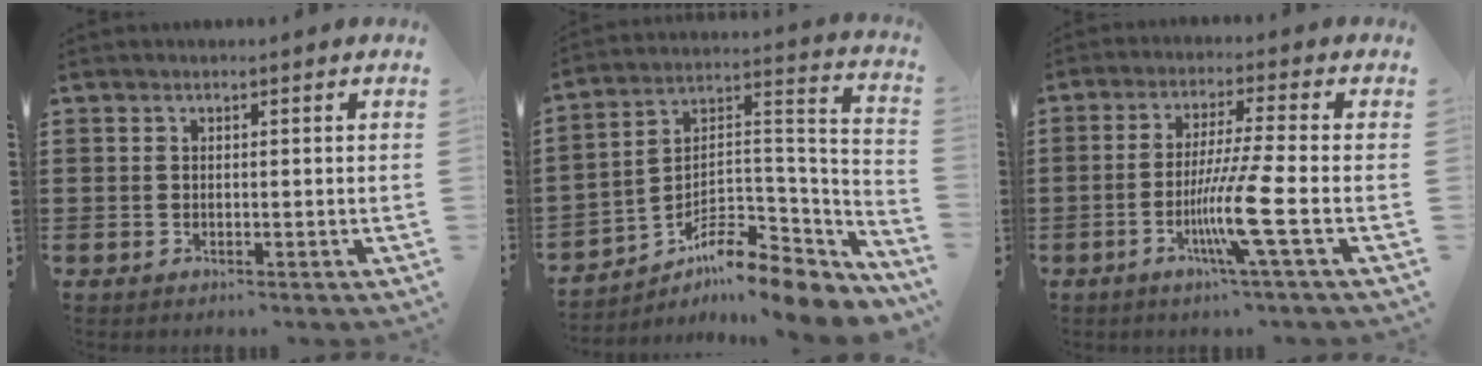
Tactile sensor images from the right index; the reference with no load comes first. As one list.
[{"total": 8.7, "force": [-6.8, 2.7, 4.7], "torque": [-0.080, 0.001, -0.134]}, {"total": 9.6, "force": [-3.2, -0.7, 9.0], "torque": [-0.177, -0.025, -0.064]}]